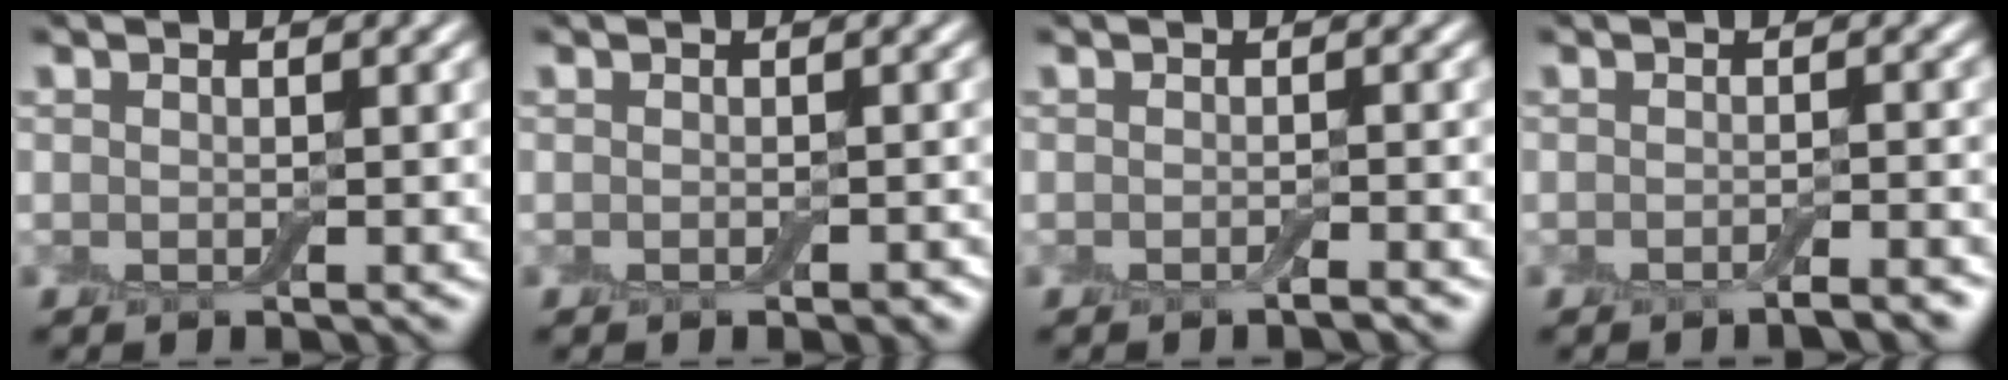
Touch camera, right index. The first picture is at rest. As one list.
[{"total": 0.8, "force": [-0.4, 0.3, 0.6], "torque": [-0.011, 0.000, -0.004]}, {"total": 0.9, "force": [-0.6, 0.0, 0.6], "torque": [-0.008, -0.002, -0.012]}, {"total": 1.9, "force": [-1.3, 0.3, 1.3], "torque": [-0.010, 0.001, -0.024]}]